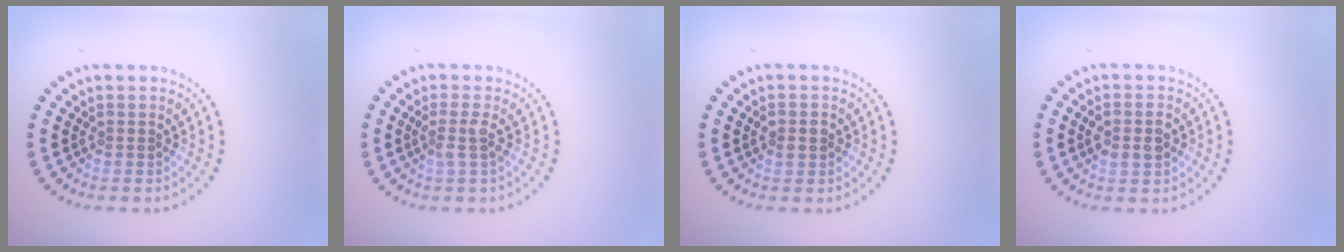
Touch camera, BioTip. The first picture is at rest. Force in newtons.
{"total": 1.8, "press": 1.3, "slide": 1.2}
{"total": 2.0, "press": 2.0, "slide": 0.1}
{"total": 2.3, "press": 2.3, "slide": 0.3}